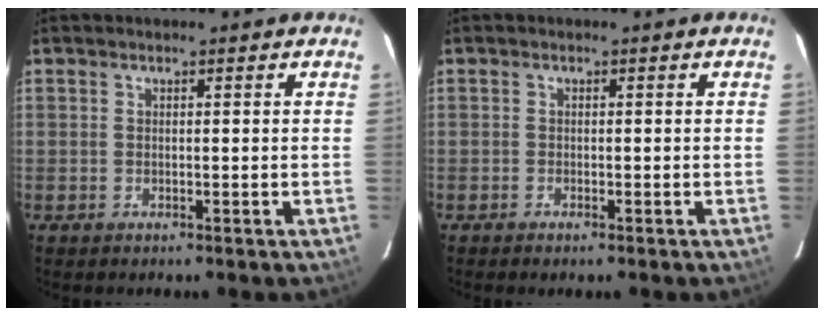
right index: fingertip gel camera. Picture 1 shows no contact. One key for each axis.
{"total": 0.8, "fx": -0.7, "fy": 0.2, "fz": 0.4, "tx": -0.010, "ty": -0.002, "tz": -0.013}